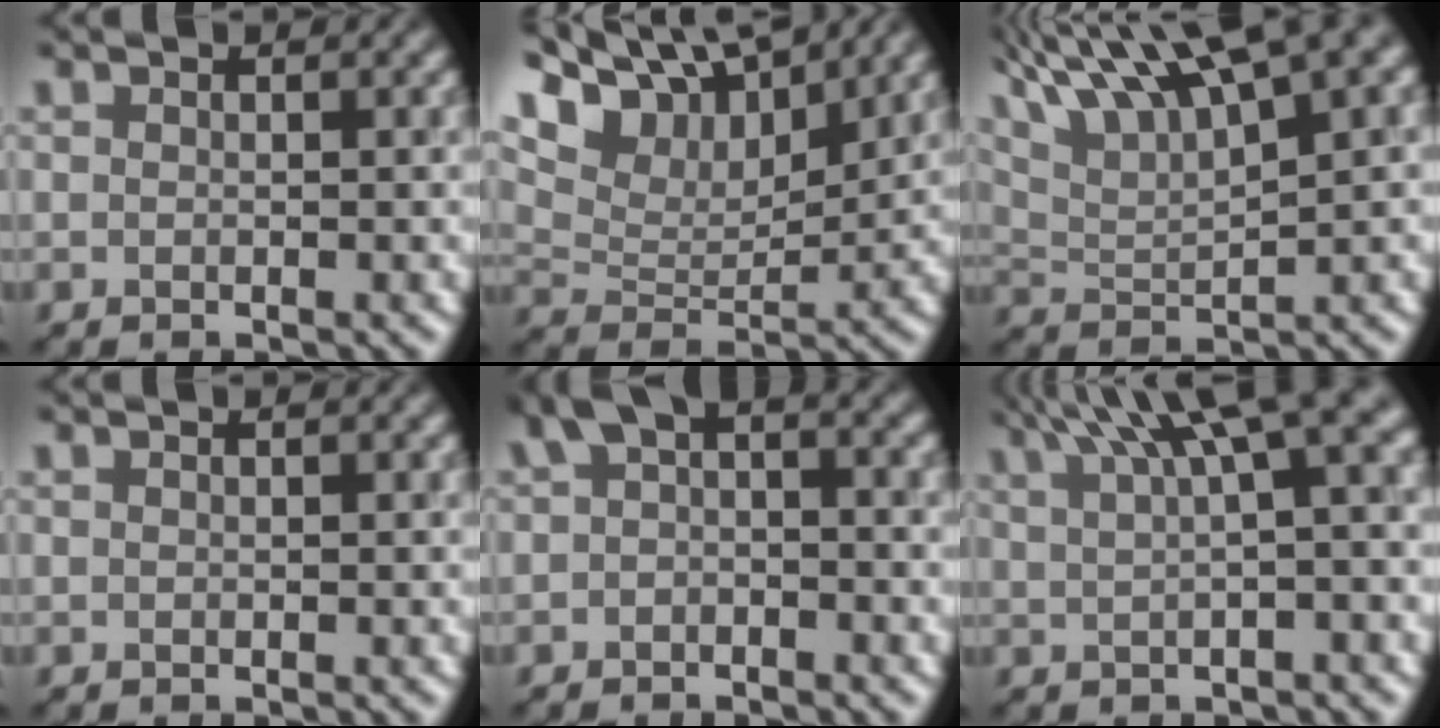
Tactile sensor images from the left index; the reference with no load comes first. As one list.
[{"total": 10.6, "force": [8.3, 3.9, 5.3], "torque": [-0.110, 0.019, 0.129]}, {"total": 12.2, "force": [8.5, 2.6, 8.4], "torque": [-0.153, 0.037, 0.145]}, {"total": 0.0}, {"total": 2.4, "force": [0.1, 1.3, 2.0], "torque": [-0.029, 0.016, -0.004]}, {"total": 8.4, "force": [4.3, 2.0, 6.9], "torque": [-0.061, 0.035, 0.068]}]